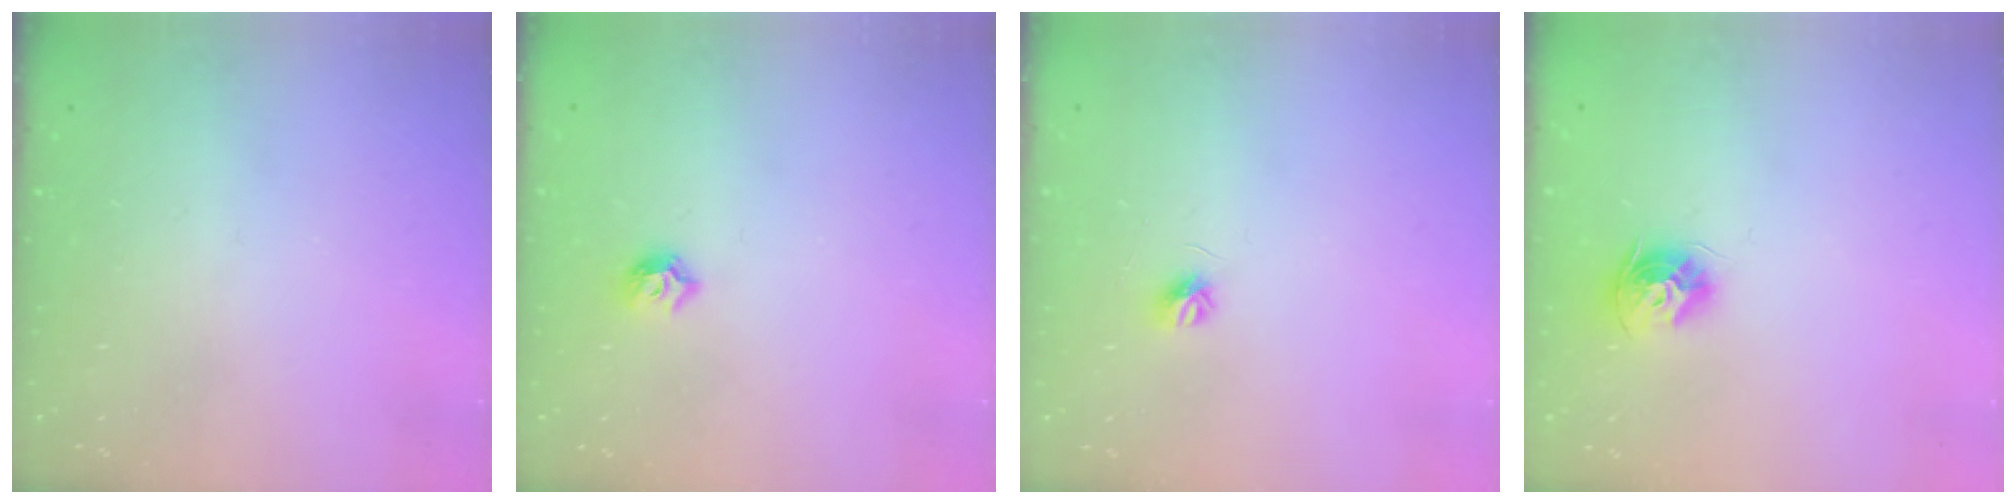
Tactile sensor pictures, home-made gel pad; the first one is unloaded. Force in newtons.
{"total": 5.6, "press": 5.6, "slide": 0.8}
{"total": 4.1, "press": 4.0, "slide": 0.4}
{"total": 9.3, "press": 9.3, "slide": 1.0}